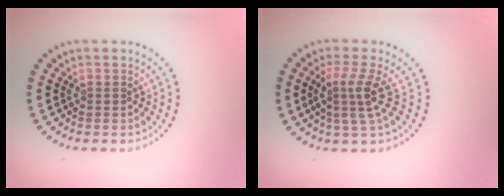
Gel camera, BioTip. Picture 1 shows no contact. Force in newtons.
{"total": 3.1, "press": 2.2, "slide": 2.2}